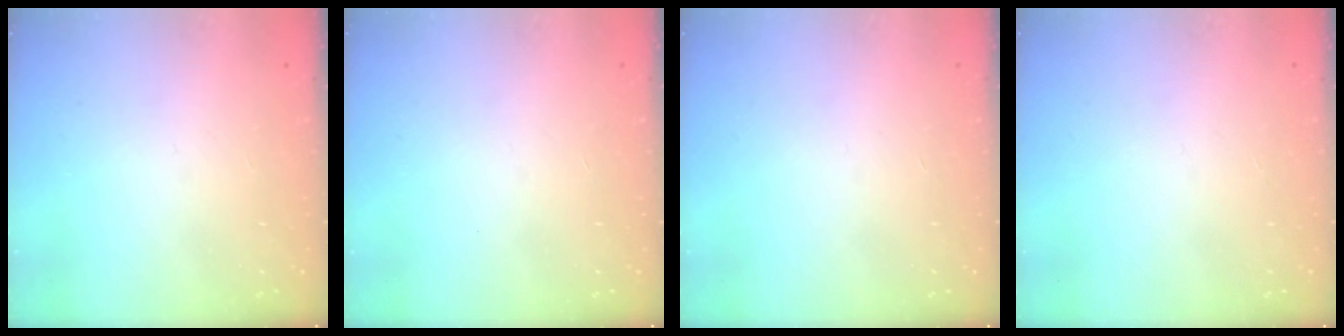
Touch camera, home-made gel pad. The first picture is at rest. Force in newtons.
{"total": 0.0}
{"total": 0.0}
{"total": 0.0}